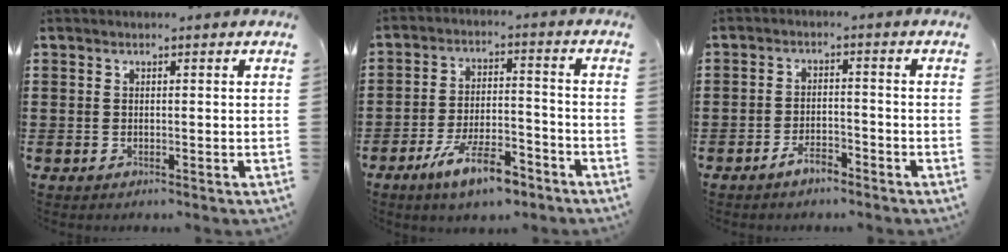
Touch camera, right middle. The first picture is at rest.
{"total": 9.0, "force": [-6.3, 2.5, 6.0], "torque": [-0.116, 0.009, -0.117]}
{"total": 3.3, "force": [-2.8, 1.0, 1.5], "torque": [-0.034, 0.007, -0.057]}